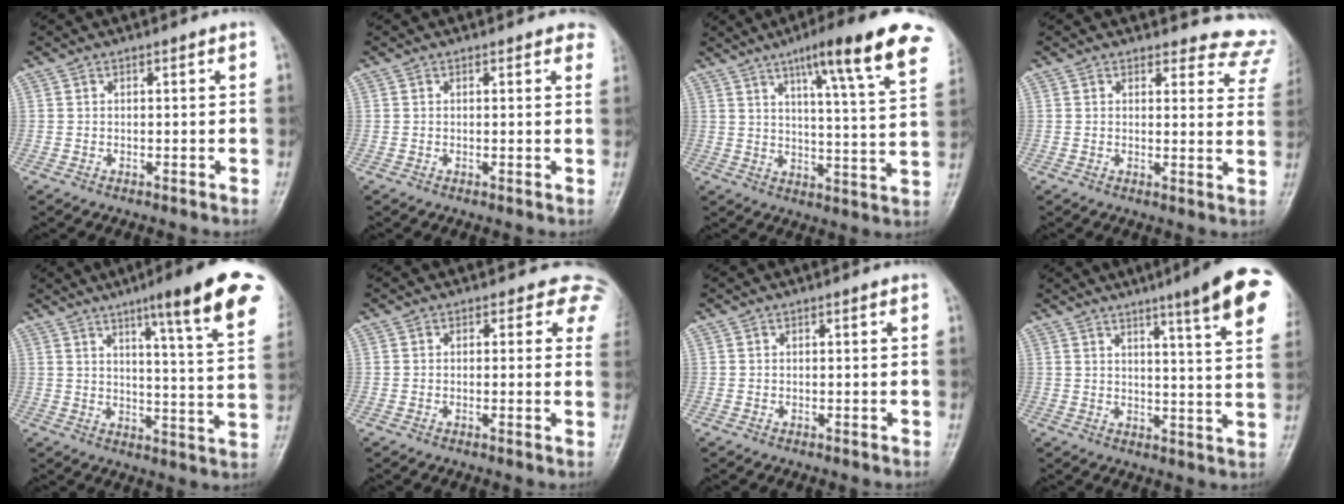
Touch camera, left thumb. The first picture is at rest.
{"total": 2.7, "force": [2.3, 1.2, 0.9], "torque": [0.013, -0.006, 0.007]}
{"total": 19.5, "force": [11.5, 2.3, 15.5], "torque": [-0.199, -0.035, 0.151]}
{"total": 10.8, "force": [10.3, 3.2, -0.5], "torque": [0.067, -0.087, 0.074]}
{"total": 18.3, "force": [10.6, 1.5, 14.8], "torque": [-0.180, -0.046, 0.133]}
{"total": 4.8, "force": [3.3, 3.1, 1.4], "torque": [0.022, -0.007, 0.007]}
{"total": 0.0}
{"total": 15.3, "force": [8.6, 1.3, 12.6], "torque": [-0.147, -0.037, 0.098]}